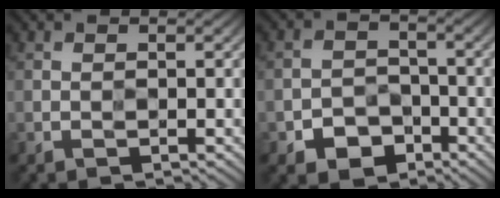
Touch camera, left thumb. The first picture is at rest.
{"total": 4.5, "force": [-2.6, 3.1, 1.9], "torque": [-0.032, -0.003, -0.052]}